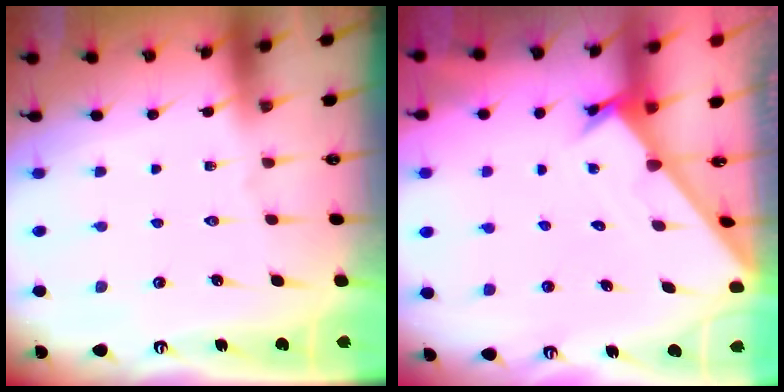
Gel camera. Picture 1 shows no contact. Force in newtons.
{"total": 1.5, "press": 1.5, "slide": 0.1}